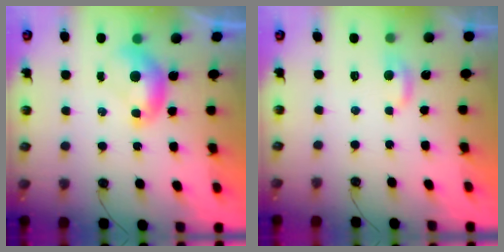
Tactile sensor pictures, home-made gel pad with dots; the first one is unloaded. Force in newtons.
{"total": 2.9, "press": 2.9, "slide": 0.3}